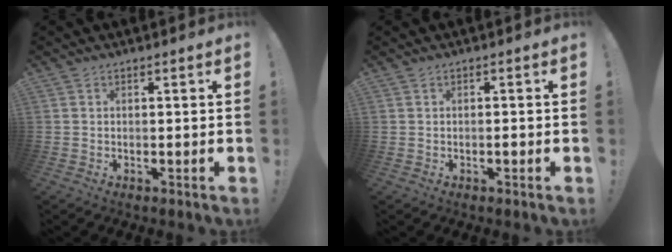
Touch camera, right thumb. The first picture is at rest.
{"total": 1.0, "force": [-0.7, 0.2, 0.6], "torque": [-0.010, 0.001, -0.012]}